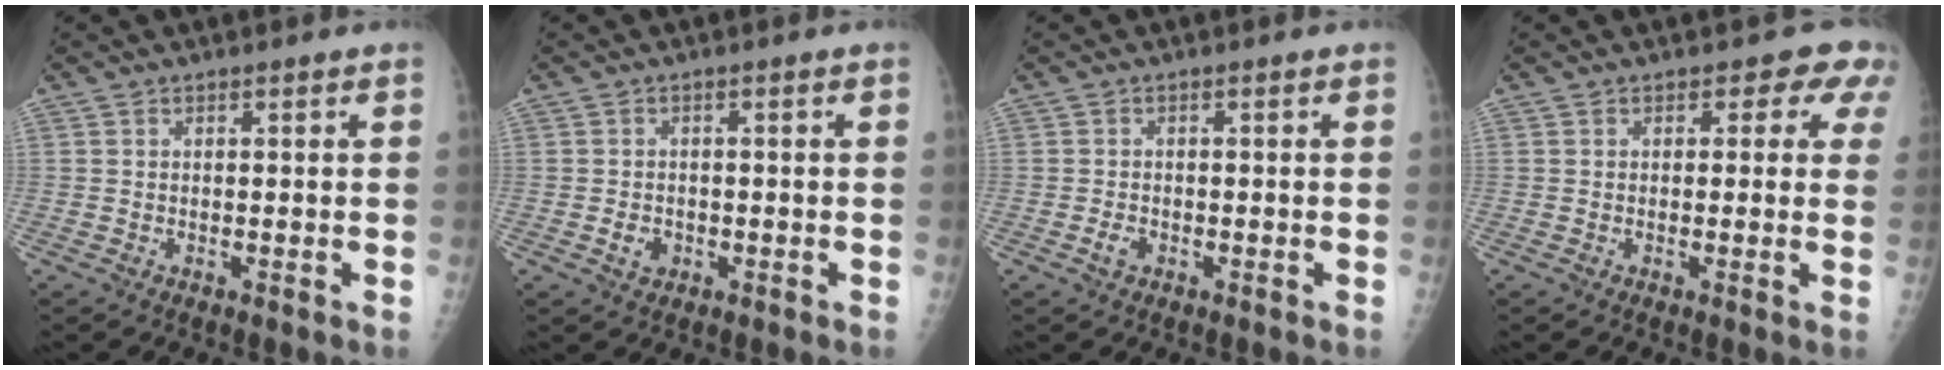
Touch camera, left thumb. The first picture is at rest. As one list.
[{"total": 2.4, "force": [-0.8, 1.9, 1.3], "torque": [-0.014, 0.004, -0.009]}, {"total": 1.6, "force": [-0.7, 1.0, 0.9], "torque": [-0.019, 0.004, -0.014]}, {"total": 4.0, "force": [2.2, 2.8, 2.0], "torque": [0.015, -0.006, 0.006]}]